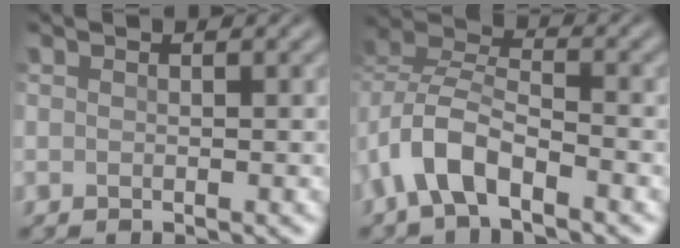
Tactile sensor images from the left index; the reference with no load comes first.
{"total": 5.7, "force": [-3.1, 2.7, 3.9], "torque": [-0.072, 0.009, -0.068]}